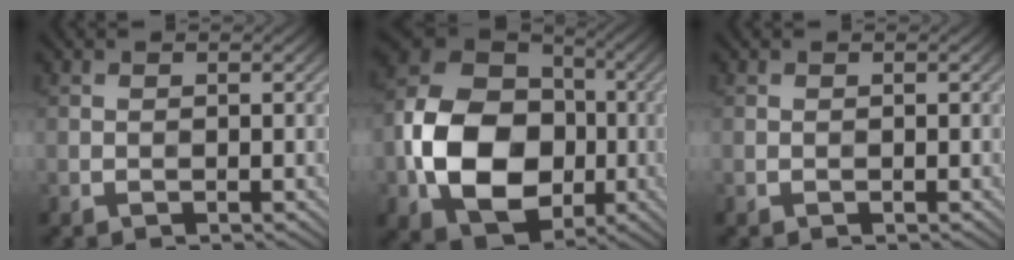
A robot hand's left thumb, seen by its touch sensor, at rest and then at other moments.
{"total": 14.7, "force": [-2.7, 11.3, 9.0], "torque": [-0.197, -0.021, -0.057]}
{"total": 0.0}